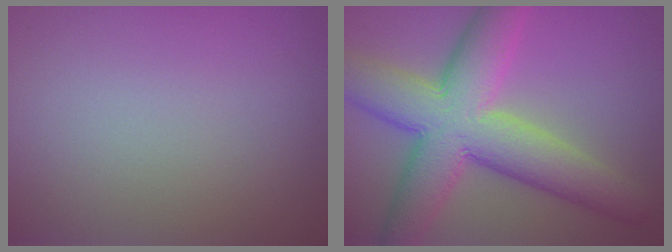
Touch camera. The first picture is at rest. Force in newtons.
{"total": 10.5, "press": 10.5, "slide": 0.7}